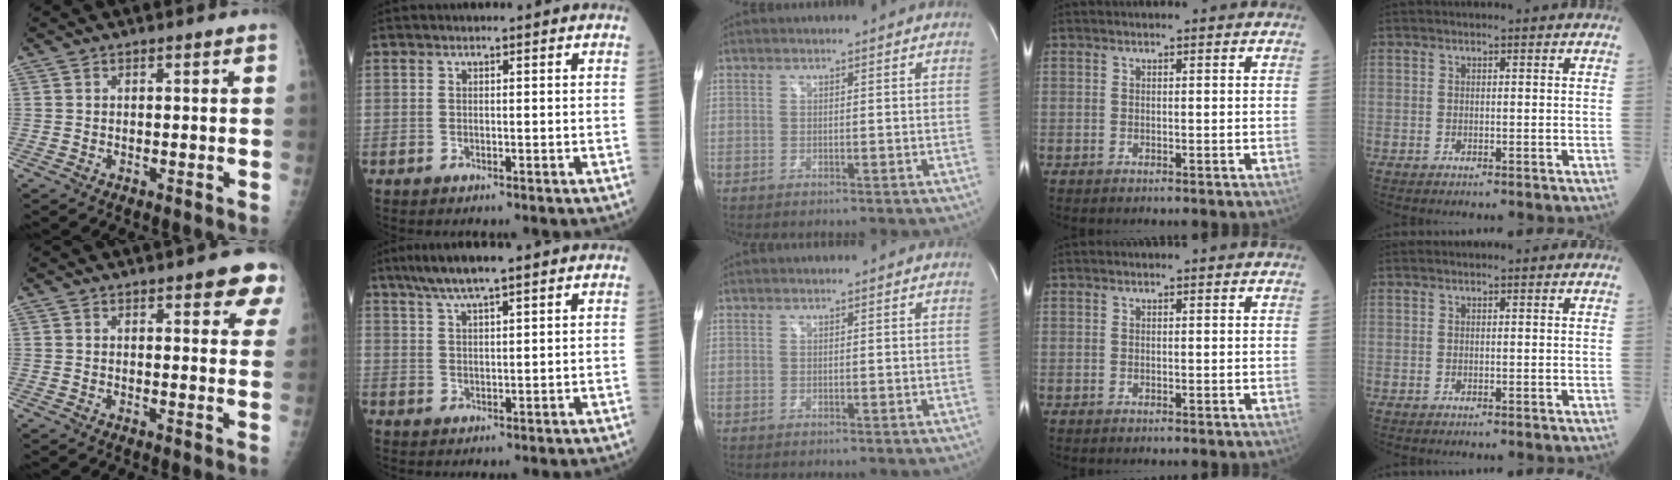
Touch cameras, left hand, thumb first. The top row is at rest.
{"thumb": {"total": 6.7, "force": [4.2, 2.4, 4.7], "torque": [-0.025, -0.013, 0.042]}, "index": {"total": 7.0, "force": [5.2, 0.6, 4.7], "torque": [-0.087, 0.024, 0.092]}}